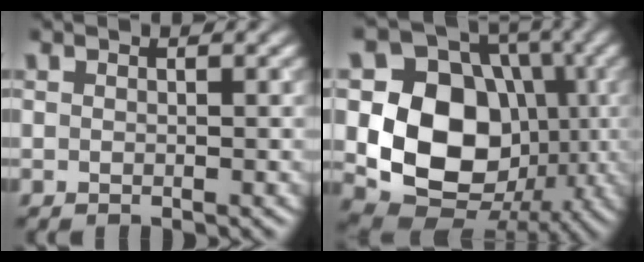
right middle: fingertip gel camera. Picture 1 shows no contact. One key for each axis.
{"total": 11.9, "fx": -1.1, "fy": 9.5, "fz": 7.1, "tx": -0.125, "ty": -0.011, "tz": -0.029}